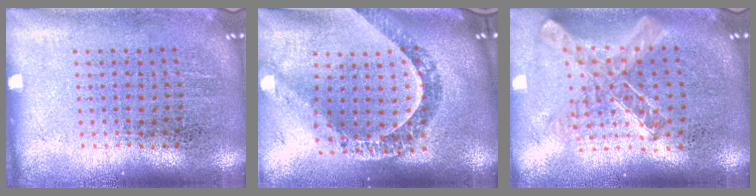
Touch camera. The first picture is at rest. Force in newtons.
{"total": 1.7, "press": 1.5, "slide": 0.9}
{"total": 1.1, "press": 1.1, "slide": 0.2}